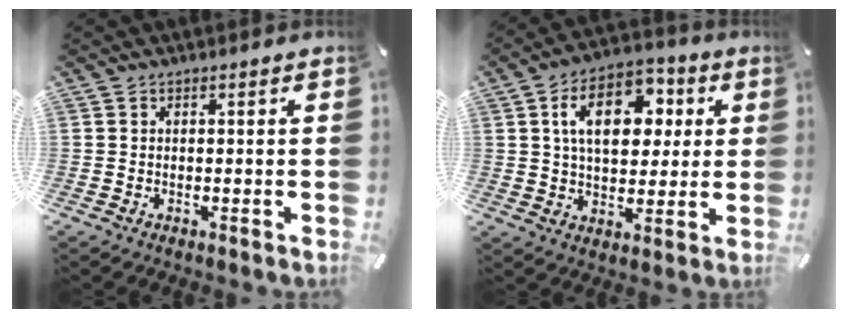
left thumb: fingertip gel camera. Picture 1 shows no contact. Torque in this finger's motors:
{"motor_torque": [1.64, 2.41, 1.41, -1.36, 0.46]}